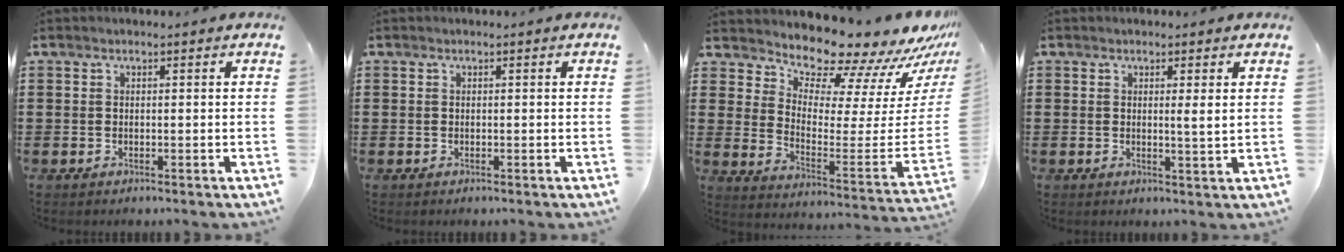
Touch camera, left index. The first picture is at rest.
{"total": 0.0}
{"total": 9.9, "force": [9.7, 1.5, 1.4], "torque": [-0.042, -0.110, 0.162]}
{"total": 2.2, "force": [0.9, -0.2, 2.0], "torque": [-0.034, -0.007, 0.013]}